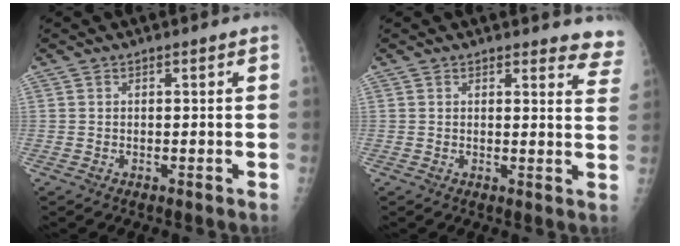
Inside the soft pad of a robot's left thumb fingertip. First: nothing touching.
{"total": 6.5, "force": [6.1, 1.8, 1.0], "torque": [0.032, -0.034, 0.037]}